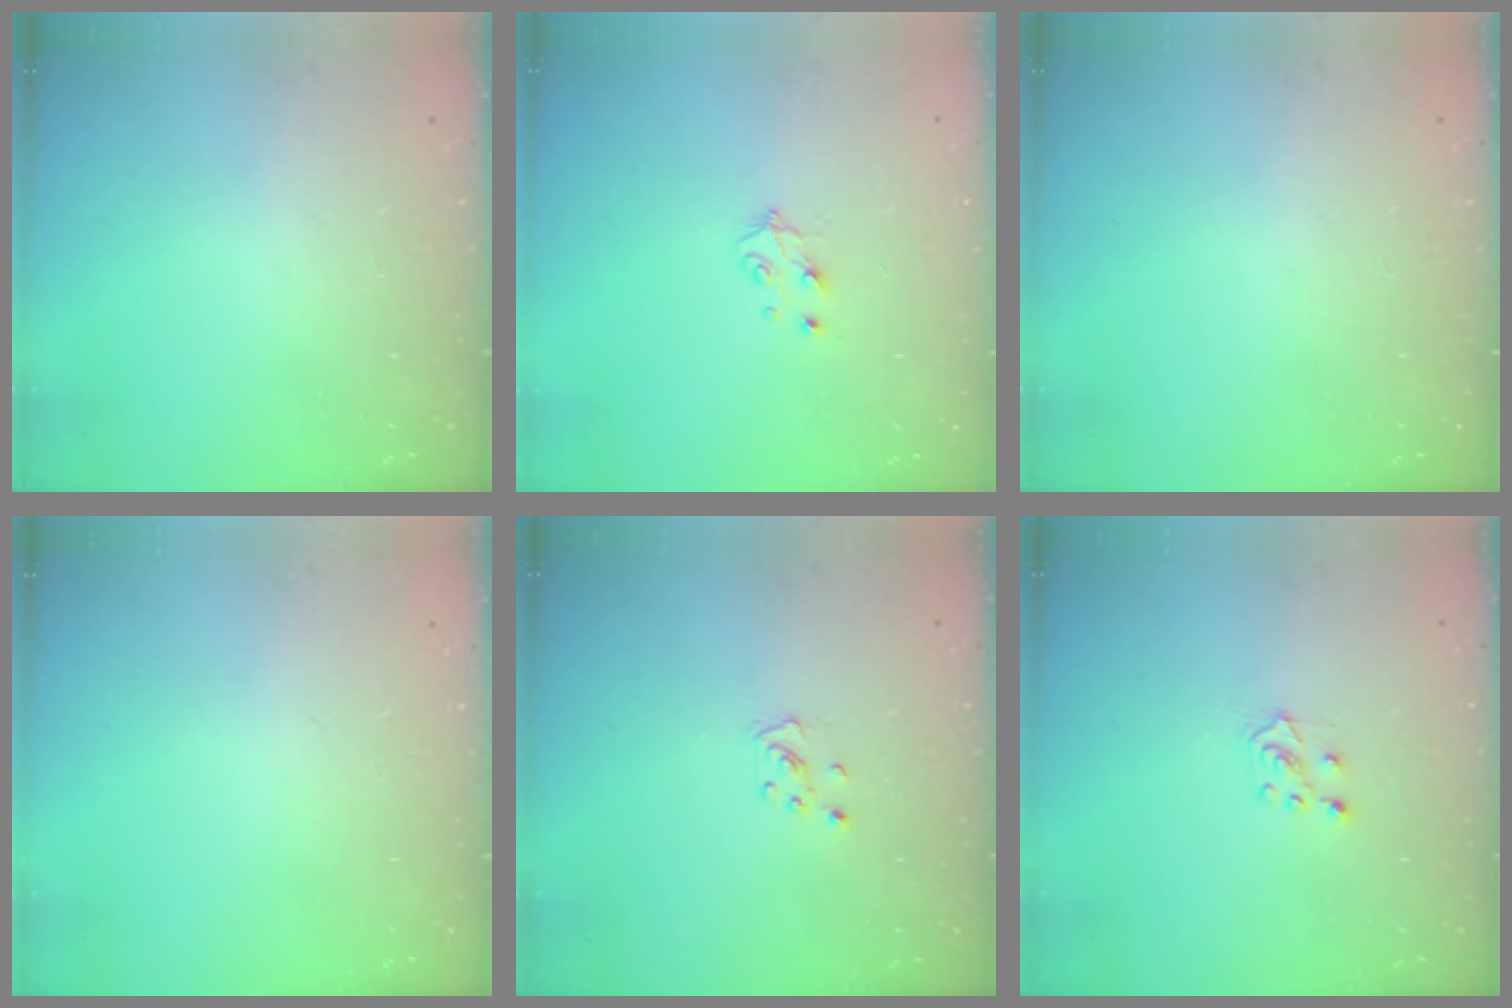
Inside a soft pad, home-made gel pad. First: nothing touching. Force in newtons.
{"total": 5.3, "press": 5.2, "slide": 0.8}
{"total": 0.0}
{"total": 0.0}
{"total": 2.8, "press": 2.8, "slide": 0.3}
{"total": 5.5, "press": 5.5, "slide": 0.4}